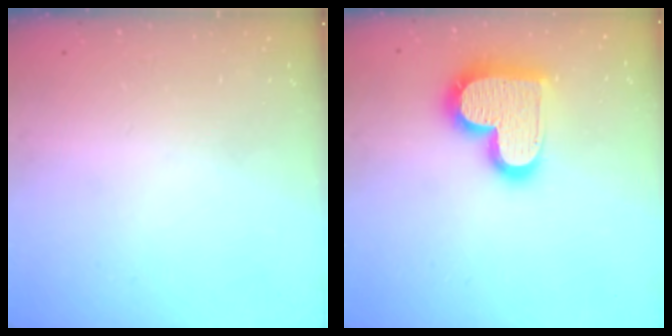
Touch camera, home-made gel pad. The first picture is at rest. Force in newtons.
{"total": 19.5, "press": 19.5, "slide": 1.5}